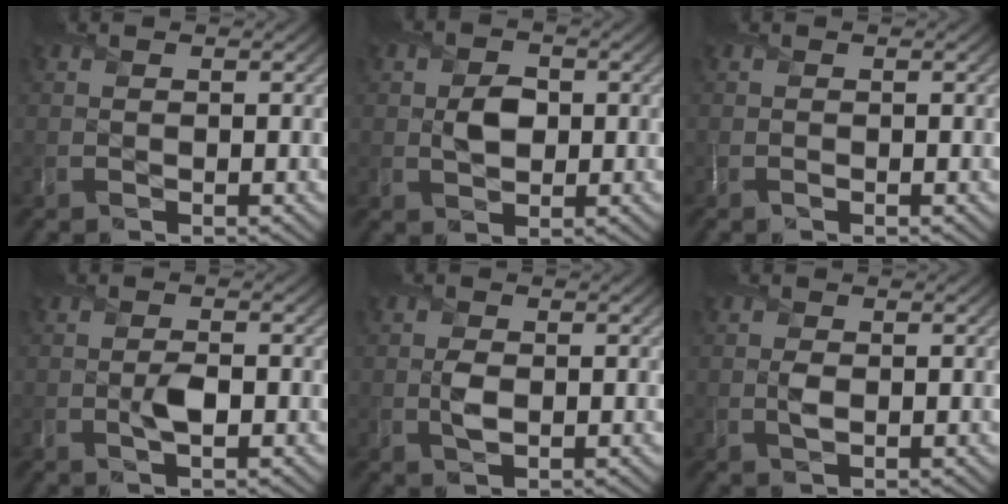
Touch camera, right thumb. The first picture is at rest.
{"total": 3.2, "force": [0.2, 2.5, 2.1], "torque": [-0.044, 0.000, 0.001]}
{"total": 0.0}
{"total": 2.2, "force": [-0.5, 1.1, 1.9], "torque": [-0.038, -0.002, -0.008]}
{"total": 2.0, "force": [0.1, 1.3, 1.5], "torque": [-0.035, -0.001, 0.002]}
{"total": 1.3, "force": [0.2, 0.8, 1.0], "torque": [-0.023, 0.000, 0.003]}